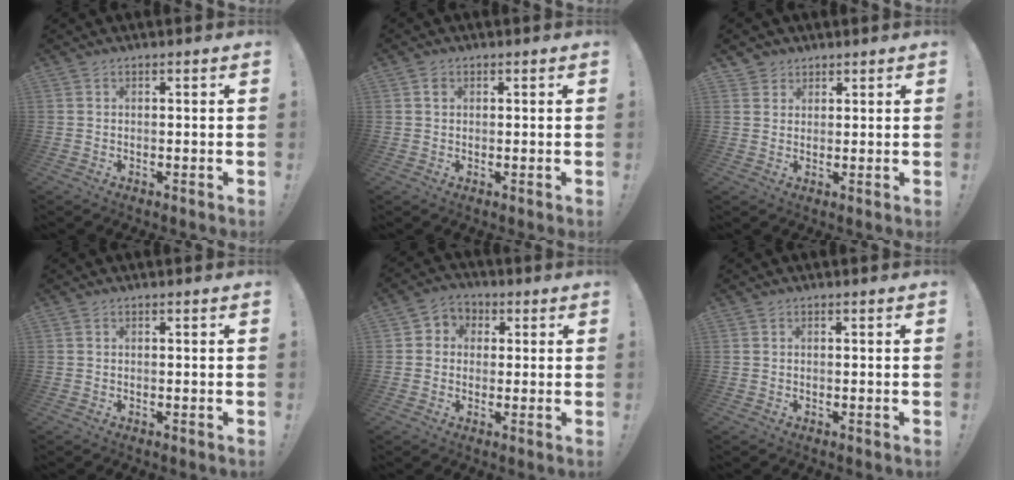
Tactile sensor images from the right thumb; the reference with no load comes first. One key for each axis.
{"total": 1.1, "fx": 0.4, "fy": 0.9, "fz": 0.4, "tx": 0.000, "ty": -0.001, "tz": 0.005}
{"total": 3.1, "fx": 2.1, "fy": 2.3, "fz": -0.1, "tx": 0.001, "ty": -0.010, "tz": 0.039}
{"total": 0.0}
{"total": 5.1, "fx": -0.5, "fy": 4.8, "fz": 1.4, "tx": -0.016, "ty": 0.013, "tz": -0.006}
{"total": 0.0}